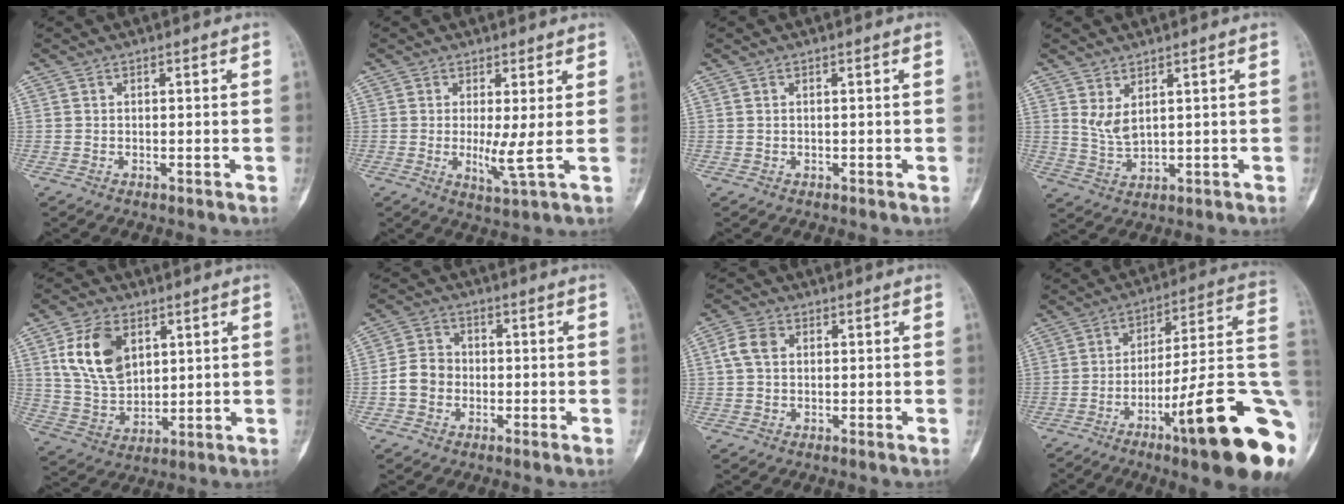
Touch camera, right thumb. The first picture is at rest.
{"total": 4.3, "force": [0.2, 0.1, 4.3], "torque": [-0.089, -0.018, 0.005]}
{"total": 0.0}
{"total": 4.1, "force": [1.8, 1.8, 3.2], "torque": [-0.062, -0.017, 0.046]}
{"total": 13.0, "force": [4.8, 8.4, 8.6], "torque": [-0.141, -0.017, 0.101]}
{"total": 5.6, "force": [-1.4, 4.7, 2.7], "torque": [-0.039, 0.022, -0.036]}
{"total": 4.2, "force": [0.7, 3.1, 2.8], "torque": [-0.060, 0.013, 0.008]}
{"total": 25.4, "force": [-8.5, 3.9, 23.6], "torque": [-0.275, 0.036, -0.121]}